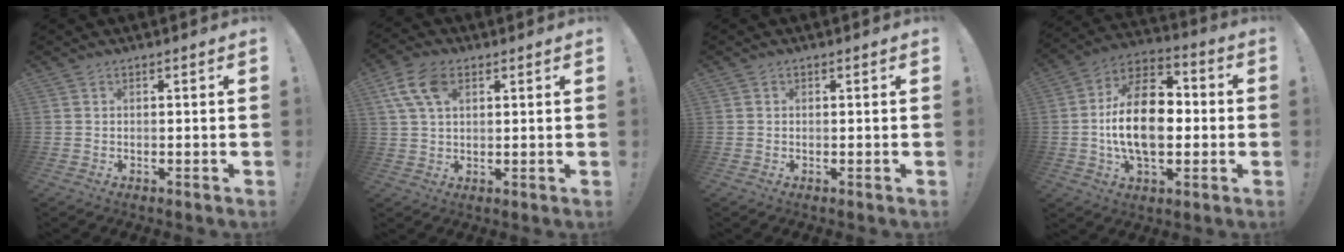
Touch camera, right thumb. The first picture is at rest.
{"total": 9.8, "force": [3.8, 5.9, 6.8], "torque": [-0.136, 0.002, 0.074]}
{"total": 0.0}
{"total": 20.2, "force": [-1.4, 11.8, 16.3], "torque": [-0.294, 0.013, -0.024]}